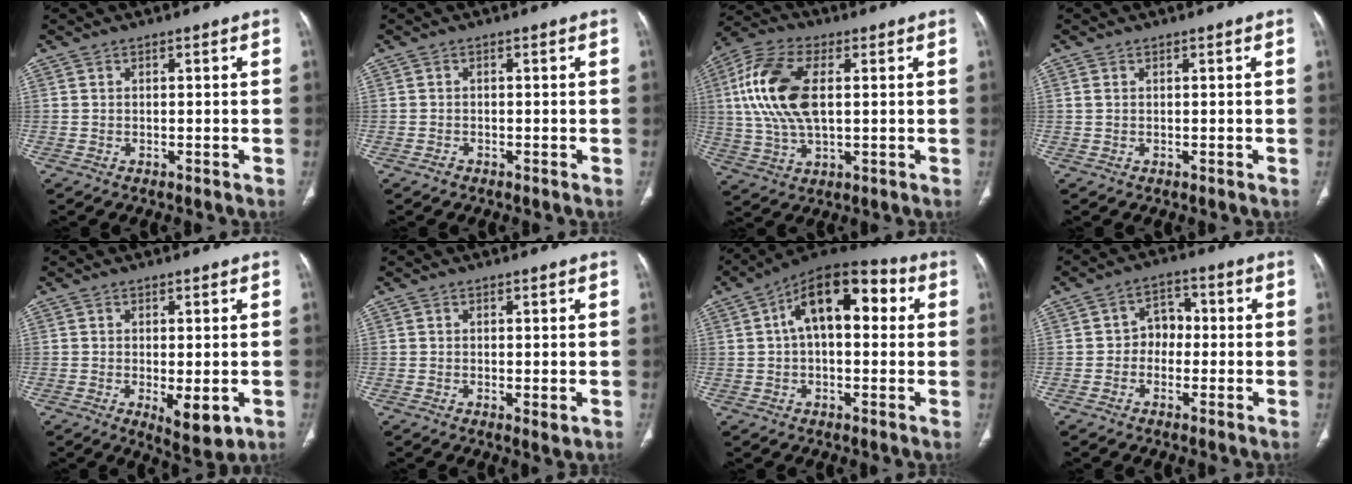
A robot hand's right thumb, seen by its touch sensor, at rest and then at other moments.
{"total": 0.9, "force": [-0.6, 0.6, 0.2], "torque": [-0.006, 0.001, -0.014]}
{"total": 15.6, "force": [2.5, 8.0, 13.2], "torque": [-0.284, 0.009, 0.047]}
{"total": 0.6, "force": [0.2, 0.3, 0.5], "torque": [-0.013, 0.009, 0.009]}
{"total": 6.3, "force": [-1.6, 2.5, 5.6], "torque": [-0.080, -0.018, -0.015]}
{"total": 1.7, "force": [-0.3, 0.6, 1.6], "torque": [-0.028, -0.007, -0.003]}
{"total": 15.6, "force": [3.4, 8.2, 12.8], "torque": [-0.179, 0.038, 0.046]}
{"total": 5.3, "force": [-0.6, 4.4, 2.9], "torque": [-0.016, 0.022, -0.022]}